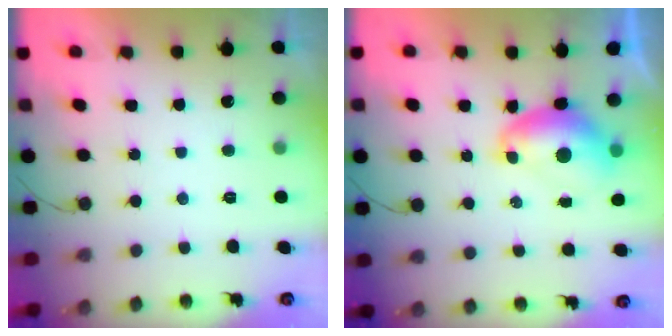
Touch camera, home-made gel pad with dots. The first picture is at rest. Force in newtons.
{"total": 7.6, "press": 7.6, "slide": 1.0}